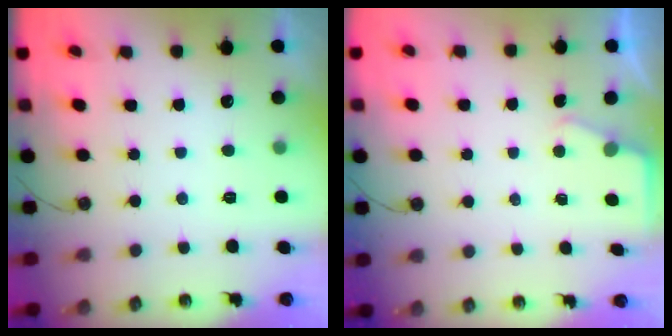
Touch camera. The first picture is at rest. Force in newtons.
{"total": 2.3, "press": 2.3, "slide": 0.4}